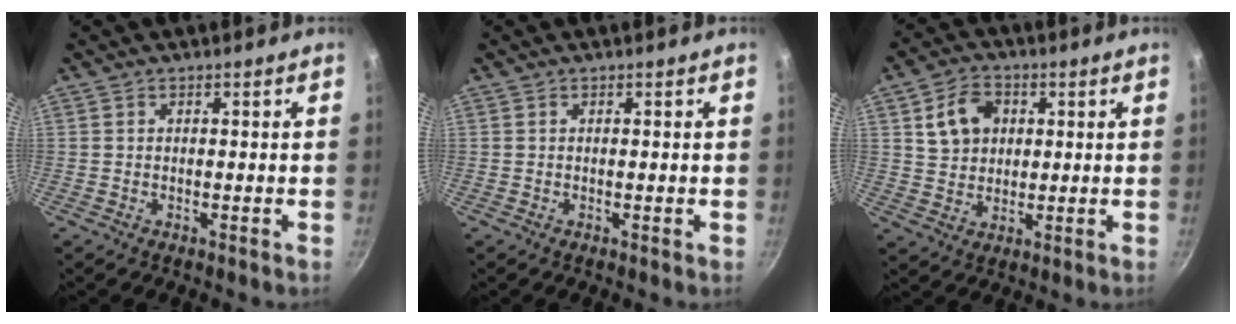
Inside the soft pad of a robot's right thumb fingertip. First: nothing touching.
{"total": 0.0}
{"total": 8.7, "force": [2.5, 6.9, 4.8], "torque": [-0.062, 0.005, 0.041]}